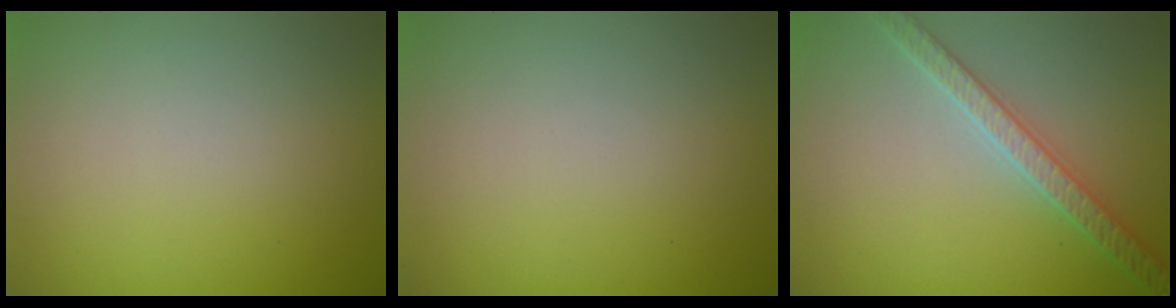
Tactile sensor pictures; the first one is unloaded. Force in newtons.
{"total": 0.0}
{"total": 3.6, "press": 3.5, "slide": 0.7}